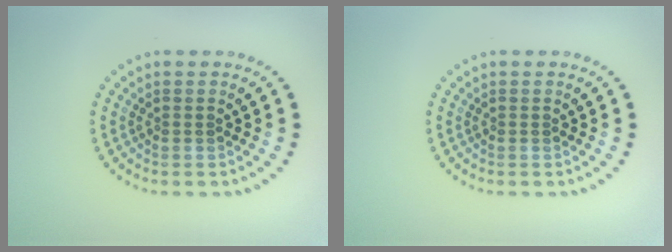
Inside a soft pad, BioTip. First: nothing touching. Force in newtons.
{"total": 0.0}